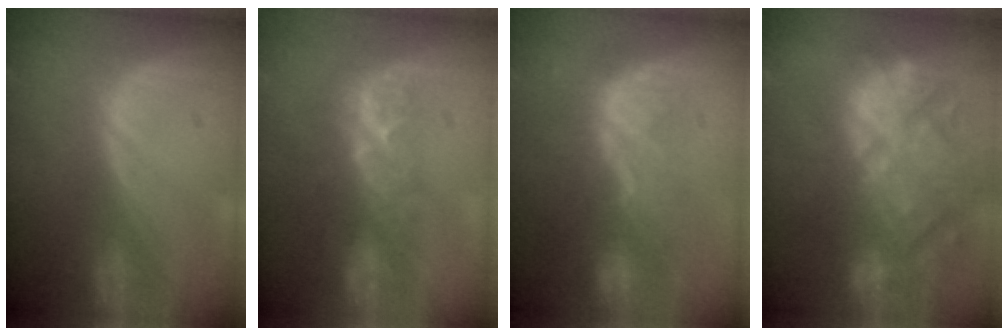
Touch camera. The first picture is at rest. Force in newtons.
{"total": 8.8, "press": 7.2, "slide": 5.1}
{"total": 8.2, "press": 7.4, "slide": 3.6}
{"total": 13.1, "press": 12.3, "slide": 4.5}